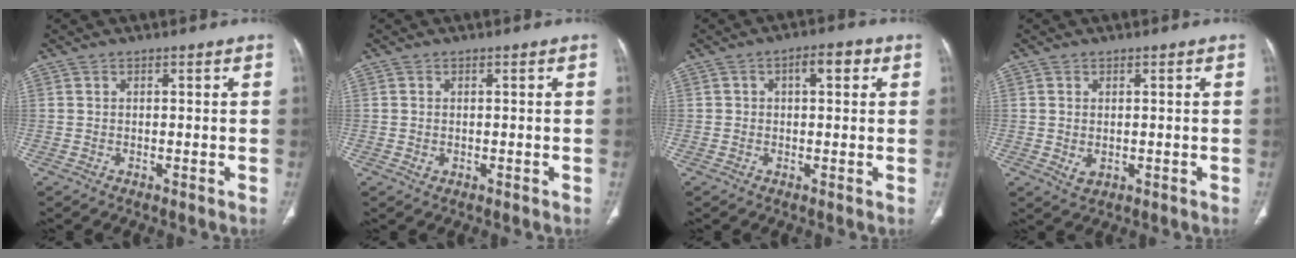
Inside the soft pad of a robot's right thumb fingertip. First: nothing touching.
{"total": 1.0, "force": [-0.1, 0.8, 0.6], "torque": [-0.013, -0.001, 0.002]}
{"total": 4.4, "force": [1.2, 2.4, 3.5], "torque": [-0.040, 0.012, 0.015]}
{"total": 2.5, "force": [-0.1, 1.7, 1.8], "torque": [-0.032, -0.006, 0.006]}